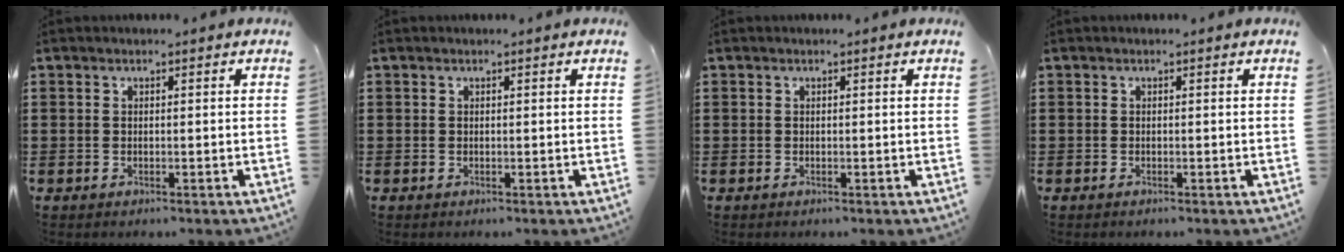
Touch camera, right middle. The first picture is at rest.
{"total": 0.0}
{"total": 0.0}
{"total": 0.0}